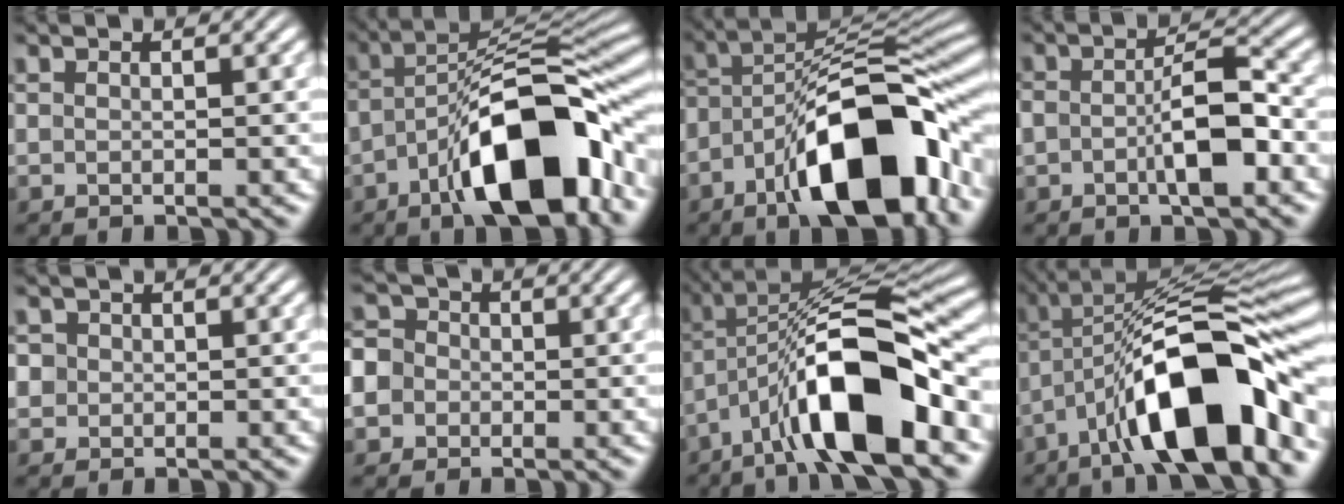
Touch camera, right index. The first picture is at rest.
{"total": 12.2, "force": [-3.1, 4.9, 10.7], "torque": [-0.161, -0.014, -0.042]}
{"total": 13.2, "force": [-4.0, 5.8, 11.1], "torque": [-0.165, -0.017, -0.055]}
{"total": 4.7, "force": [-1.0, 1.9, 4.2], "torque": [-0.070, 0.001, -0.019]}
{"total": 2.4, "force": [0.2, 2.3, 0.7], "torque": [-0.031, -0.010, 0.007]}
{"total": 6.8, "force": [-0.5, 6.3, 2.6], "torque": [-0.070, -0.017, -0.013]}
{"total": 11.9, "force": [-1.7, 4.7, 10.8], "torque": [-0.173, -0.010, -0.017]}
{"total": 13.4, "force": [-2.4, 5.4, 12.1], "torque": [-0.189, -0.010, -0.025]}